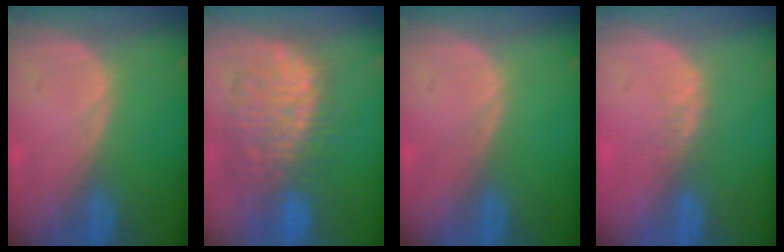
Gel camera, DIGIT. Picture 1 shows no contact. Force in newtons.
{"total": 10.4, "press": 9.8, "slide": 3.5}
{"total": 0.0}
{"total": 1.7, "press": 1.4, "slide": 0.9}